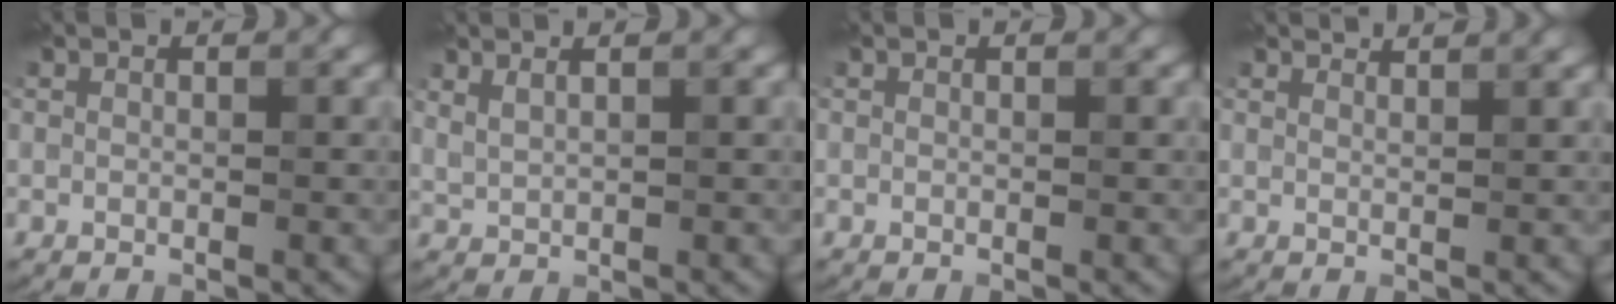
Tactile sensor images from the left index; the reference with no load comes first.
{"total": 1.8, "force": [1.4, 0.6, 1.0], "torque": [-0.018, 0.003, 0.026]}
{"total": 0.0}
{"total": 3.1, "force": [2.9, 0.5, 0.9], "torque": [-0.004, 0.006, 0.029]}